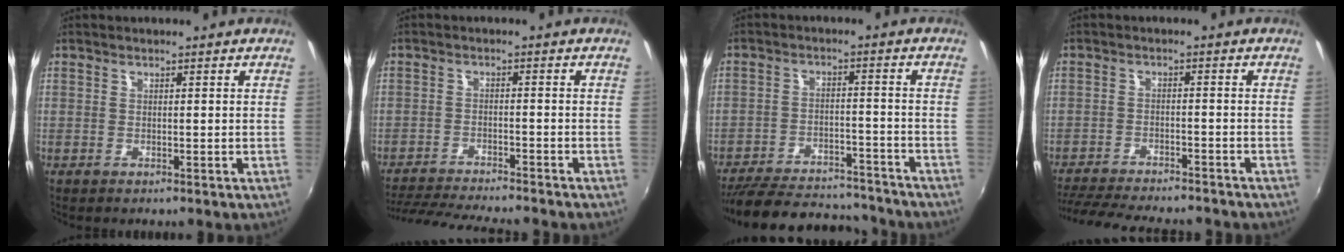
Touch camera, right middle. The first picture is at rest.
{"total": 12.9, "force": [-11.7, 1.1, 5.3], "torque": [-0.119, -0.019, -0.186]}
{"total": 21.7, "force": [-18.9, 6.5, 8.3], "torque": [-0.175, 0.003, -0.256]}
{"total": 16.2, "force": [-14.2, 3.3, 7.0], "torque": [-0.149, -0.024, -0.212]}